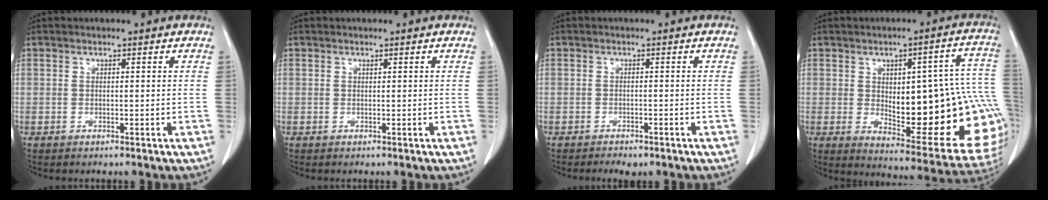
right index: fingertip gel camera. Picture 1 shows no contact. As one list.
[{"total": 0.0}, {"total": 2.5, "force": [-2.0, 1.0, 1.2], "torque": [-0.018, -0.003, -0.023]}, {"total": 23.8, "force": [-1.9, 7.4, 22.6], "torque": [-0.206, 0.028, 0.005]}]